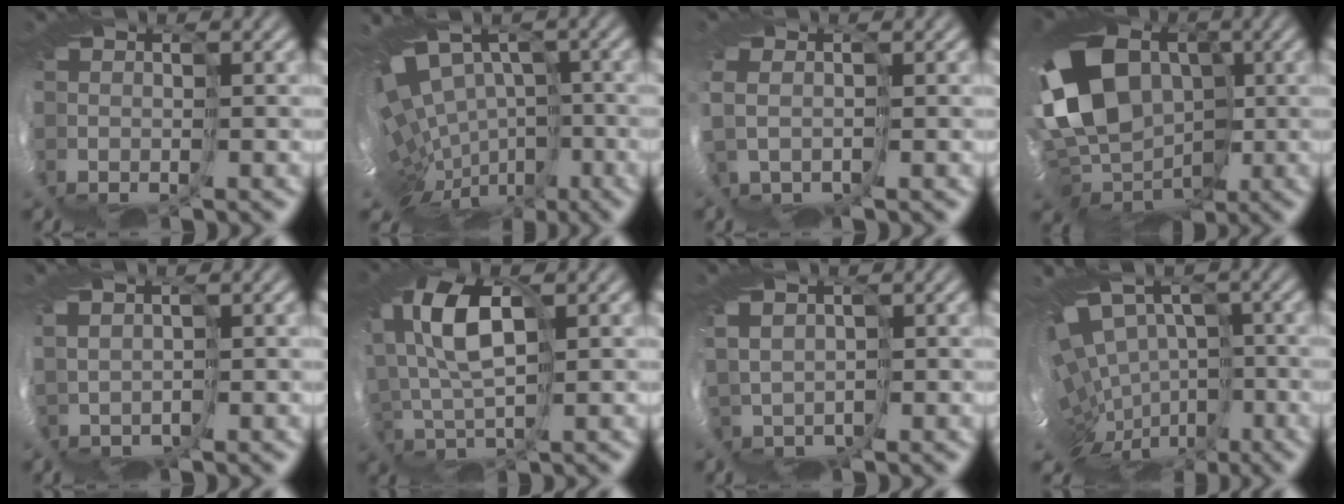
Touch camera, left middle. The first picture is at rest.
{"total": 10.8, "force": [-1.7, 7.5, 7.6], "torque": [-0.123, 0.007, -0.008]}
{"total": 1.1, "force": [1.0, 0.4, 0.2], "torque": [-0.030, 0.003, 0.029]}
{"total": 12.5, "force": [1.5, 9.5, 7.9], "torque": [-0.160, 0.000, 0.031]}
{"total": 1.9, "force": [1.8, 0.3, -0.5], "torque": [0.011, 0.009, 0.029]}
{"total": 5.9, "force": [3.8, 1.6, 4.3], "torque": [-0.108, 0.026, 0.051]}
{"total": 2.0, "force": [1.7, 1.0, 0.0], "torque": [-0.013, 0.005, 0.028]}
{"total": 11.8, "force": [-1.7, 8.9, 7.6], "torque": [-0.123, -0.001, -0.024]}